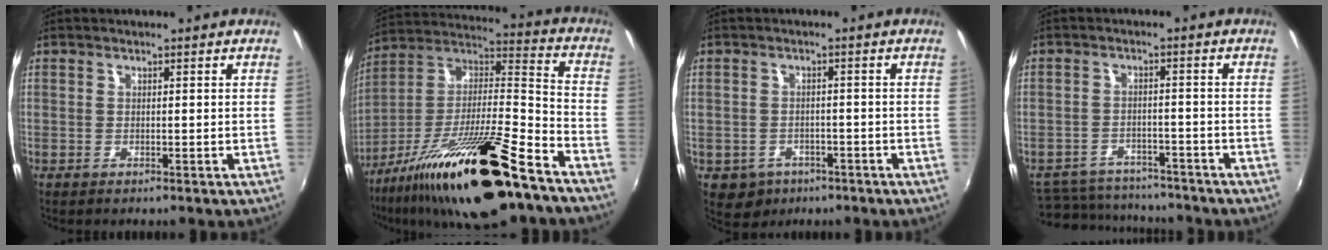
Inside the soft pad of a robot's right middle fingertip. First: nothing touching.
{"total": 25.4, "force": [-16.3, 4.4, 18.9], "torque": [-0.316, -0.021, -0.277]}
{"total": 6.1, "force": [-3.0, 4.9, 2.1], "torque": [-0.058, -0.004, -0.033]}
{"total": 14.0, "force": [-12.1, 5.4, 4.6], "torque": [-0.113, 0.006, -0.169]}